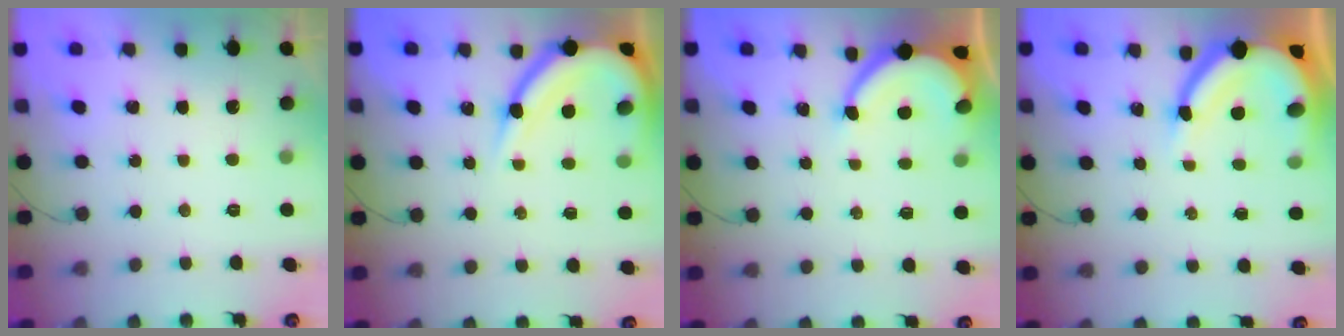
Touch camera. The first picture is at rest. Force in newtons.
{"total": 11.5, "press": 11.4, "slide": 1.0}
{"total": 6.9, "press": 6.8, "slide": 0.7}
{"total": 11.0, "press": 10.9, "slide": 1.5}